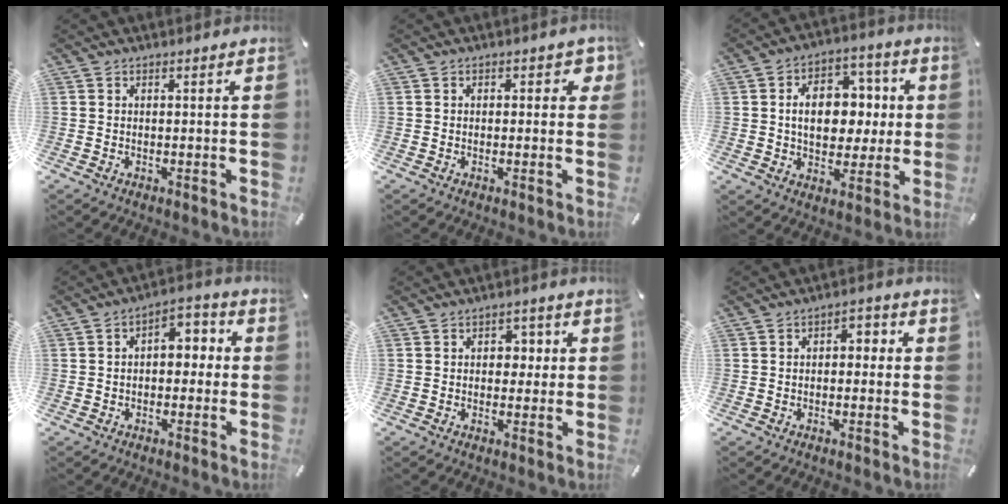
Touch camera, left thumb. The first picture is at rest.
{"total": 2.5, "force": [0.3, 1.8, 1.8], "torque": [-0.012, 0.000, -0.002]}
{"total": 12.9, "force": [0.7, 9.7, 8.5], "torque": [-0.128, 0.010, 0.016]}
{"total": 4.7, "force": [-0.8, 3.3, 3.2], "torque": [-0.045, 0.005, -0.023]}
{"total": 3.9, "force": [0.1, 3.1, 2.3], "torque": [-0.023, 0.001, -0.010]}
{"total": 3.0, "force": [-1.2, 1.9, 2.0], "torque": [-0.037, 0.015, -0.027]}